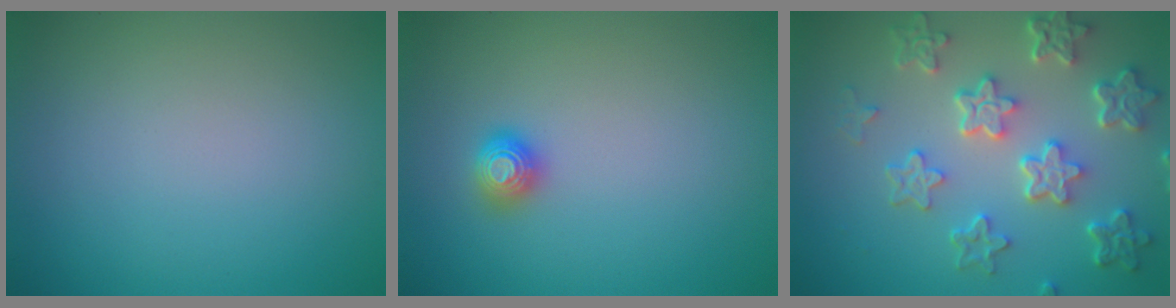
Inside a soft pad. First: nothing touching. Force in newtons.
{"total": 1.4, "press": 1.4, "slide": 0.4}
{"total": 6.3, "press": 4.8, "slide": 4.2}